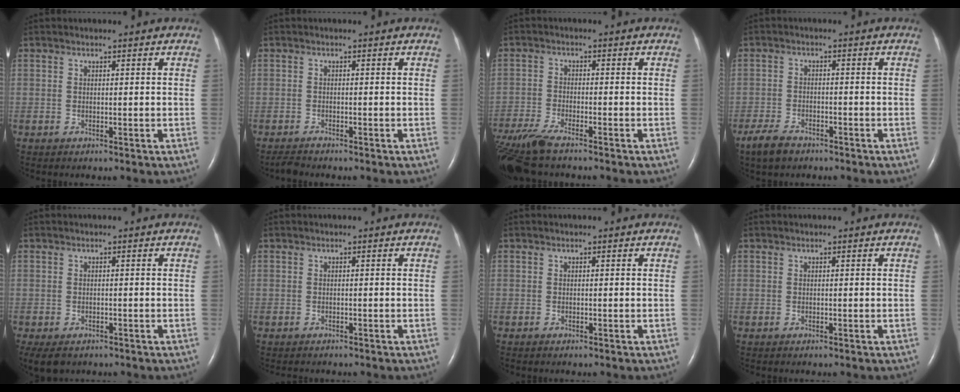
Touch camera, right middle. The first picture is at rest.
{"total": 1.4, "force": [-1.4, 0.0, 0.4], "torque": [-0.016, -0.007, -0.024]}
{"total": 9.1, "force": [-7.4, 1.3, 5.1], "torque": [-0.105, -0.022, -0.135]}
{"total": 4.5, "force": [-3.5, 1.9, 2.1], "torque": [-0.050, -0.005, -0.061]}
{"total": 5.1, "force": [-3.6, 2.9, 2.2], "torque": [-0.037, -0.007, -0.053]}
{"total": 1.6, "force": [-1.4, 0.5, 0.5], "torque": [-0.013, -0.003, -0.016]}
{"total": 0.0}
{"total": 0.0}